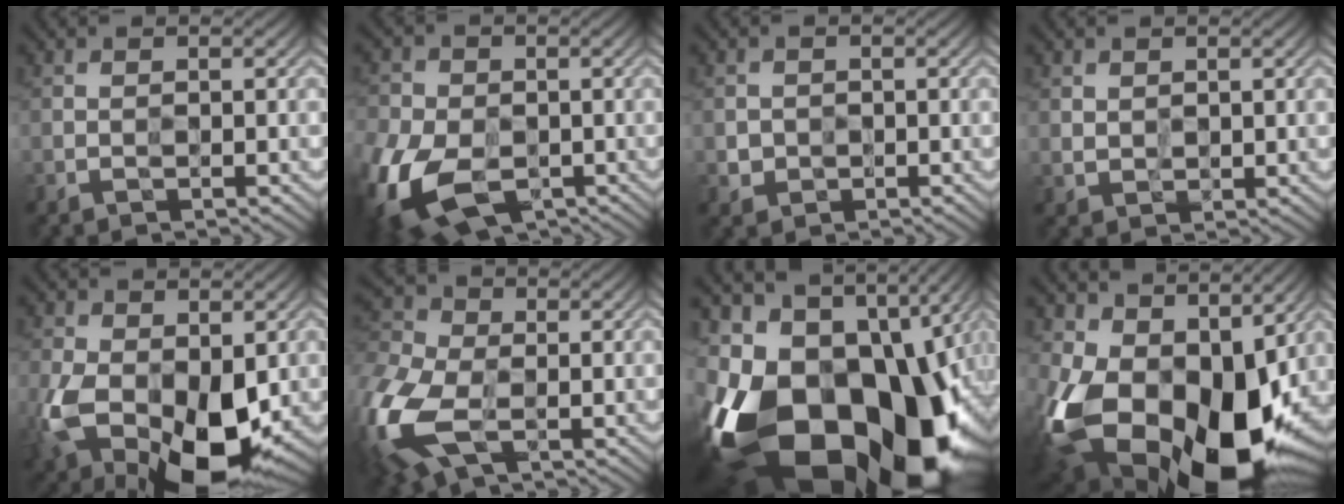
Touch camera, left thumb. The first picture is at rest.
{"total": 15.3, "force": [-6.6, 9.8, 9.6], "torque": [-0.227, -0.054, -0.102]}
{"total": 2.5, "force": [-0.5, 2.3, 0.6], "torque": [-0.004, -0.013, -0.009]}
{"total": 2.2, "force": [1.4, 1.6, 0.8], "torque": [-0.021, -0.003, 0.031]}
{"total": 14.8, "force": [-3.8, 9.1, 11.0], "torque": [-0.235, -0.062, -0.042]}
{"total": 15.1, "force": [-4.4, 9.3, 11.1], "torque": [-0.279, -0.034, -0.077]}
{"total": 23.1, "force": [-9.0, 15.3, 14.7], "torque": [-0.294, -0.066, -0.119]}
{"total": 18.2, "force": [-1.8, 12.3, 13.3], "torque": [-0.294, -0.054, -0.011]}